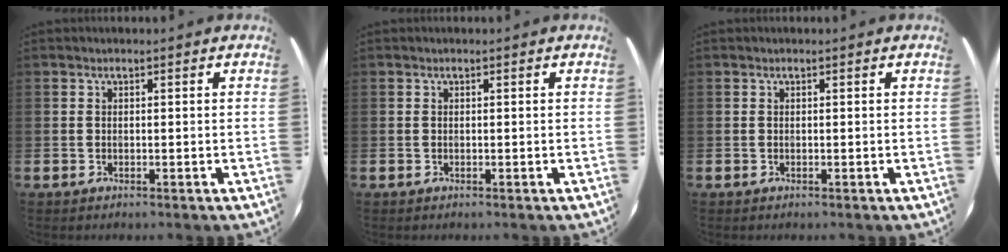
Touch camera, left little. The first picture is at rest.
{"total": 0.0}
{"total": 0.0}